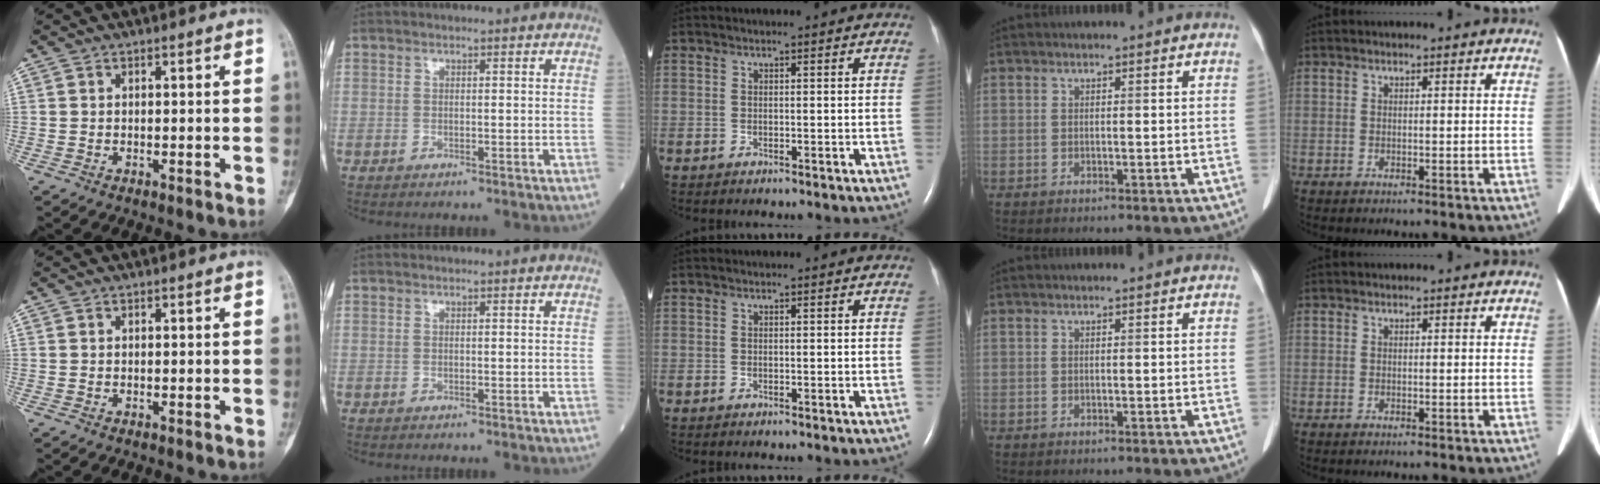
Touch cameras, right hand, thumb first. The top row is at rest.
{}